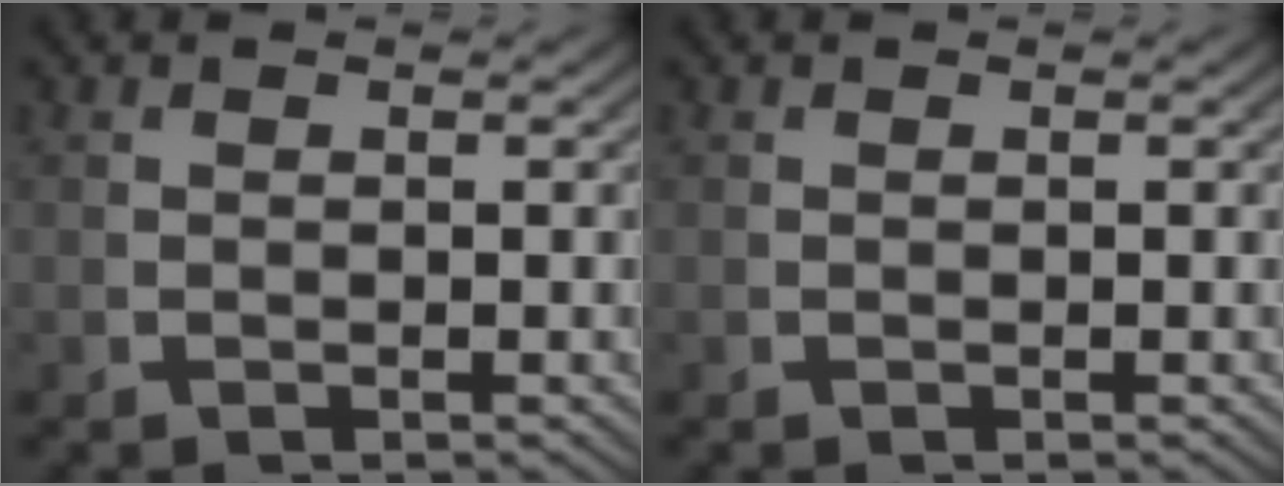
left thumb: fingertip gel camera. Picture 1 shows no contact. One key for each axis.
{"total": 0.0}